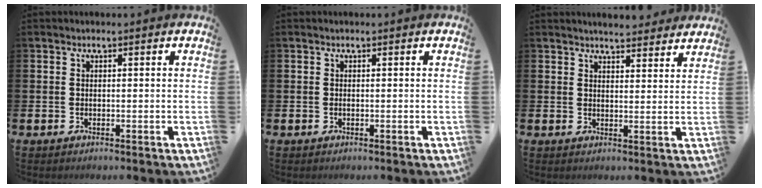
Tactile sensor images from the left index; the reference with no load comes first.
{"total": 0.0}
{"total": 4.2, "force": [4.2, 0.3, 0.2], "torque": [-0.001, -0.026, 0.075]}